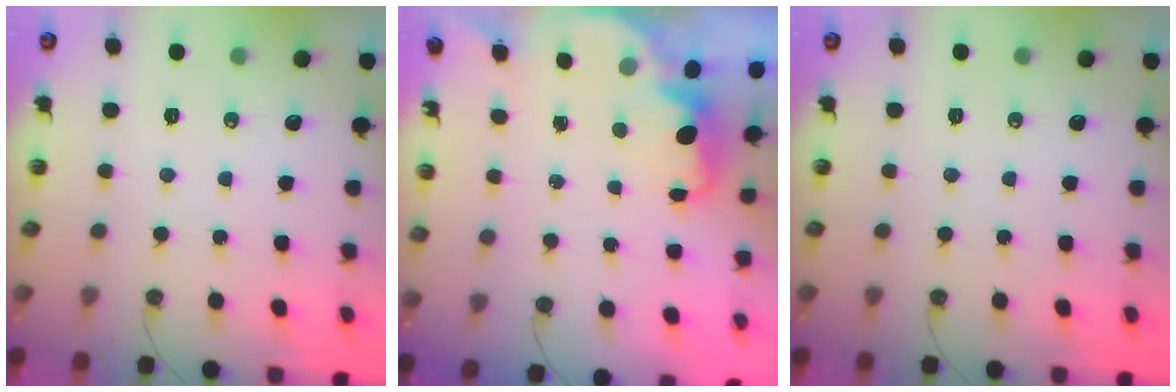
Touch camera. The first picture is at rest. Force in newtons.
{"total": 2.4, "press": 2.3, "slide": 0.6}
{"total": 0.0}